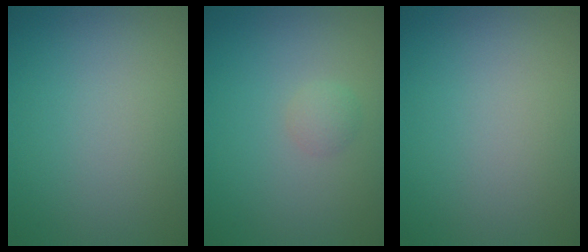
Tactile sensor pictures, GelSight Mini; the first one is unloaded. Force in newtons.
{"total": 1.1, "press": 1.1, "slide": 0.0}
{"total": 0.0}